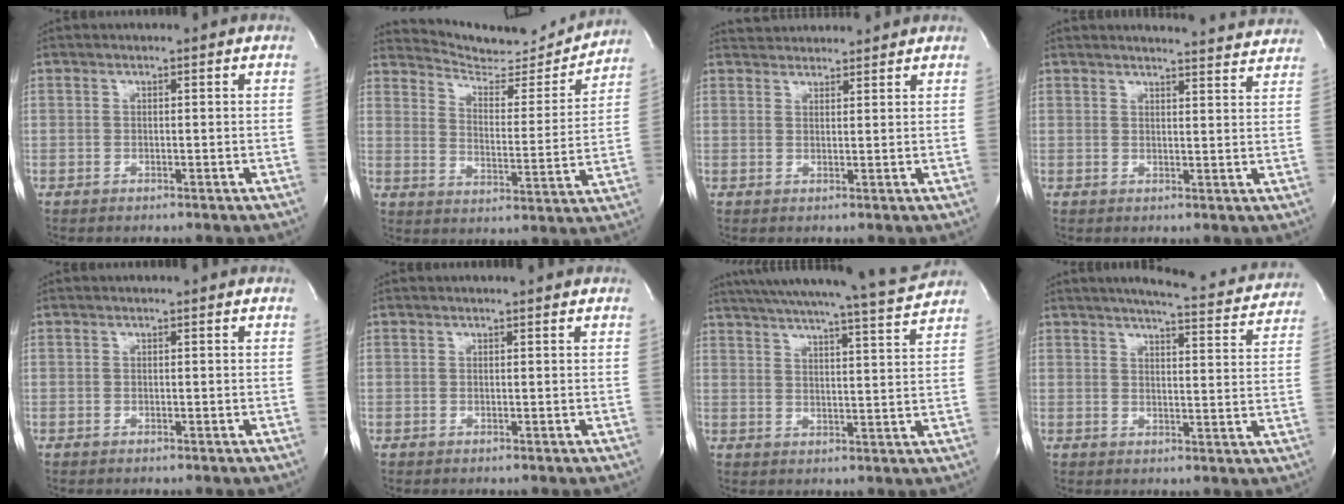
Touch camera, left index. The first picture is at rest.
{"total": 13.6, "force": [13.5, 1.5, 1.1], "torque": [-0.016, -0.037, 0.188]}
{"total": 5.1, "force": [5.0, 1.0, 0.4], "torque": [-0.008, 0.029, 0.072]}
{"total": 11.2, "force": [11.0, 0.2, 2.1], "torque": [-0.020, -0.028, 0.114]}
{"total": 0.0}
{"total": 1.4, "force": [1.3, -0.2, 0.4], "torque": [-0.009, 0.002, 0.015]}
{"total": 18.7, "force": [17.3, -1.2, 6.8], "torque": [-0.118, -0.035, 0.234]}
{"total": 15.3, "force": [14.1, 1.9, 5.6], "torque": [-0.070, -0.022, 0.160]}